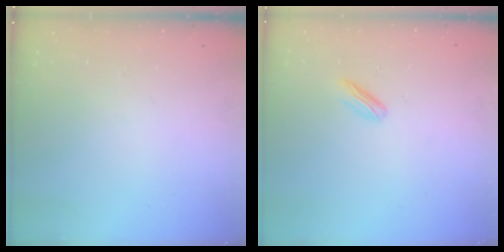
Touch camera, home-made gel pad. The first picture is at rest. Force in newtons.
{"total": 2.8, "press": 2.7, "slide": 0.6}